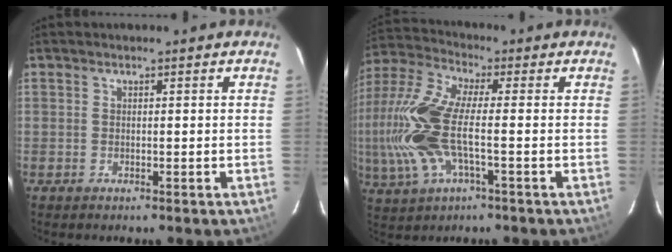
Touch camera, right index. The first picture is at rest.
{"total": 16.8, "force": [-2.6, 5.9, 15.5], "torque": [-0.340, -0.002, -0.053]}